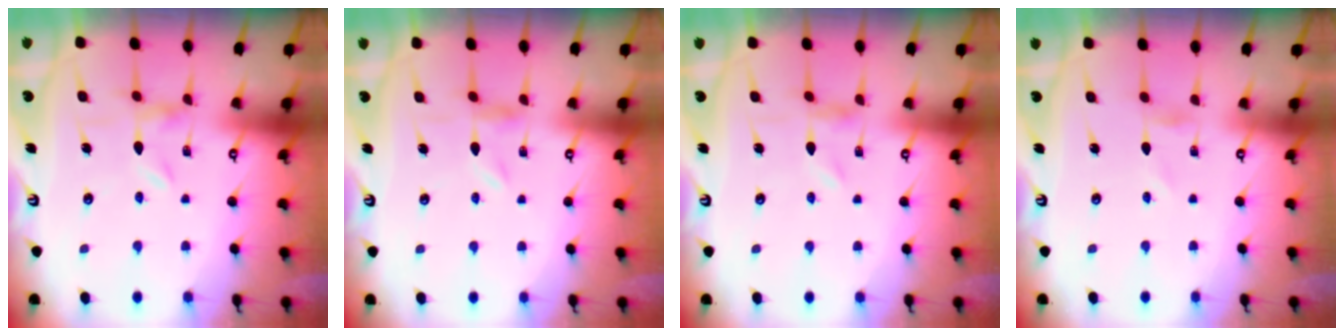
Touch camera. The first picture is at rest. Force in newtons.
{"total": 0.7, "press": 0.6, "slide": 0.3}
{"total": 0.0}
{"total": 0.0}